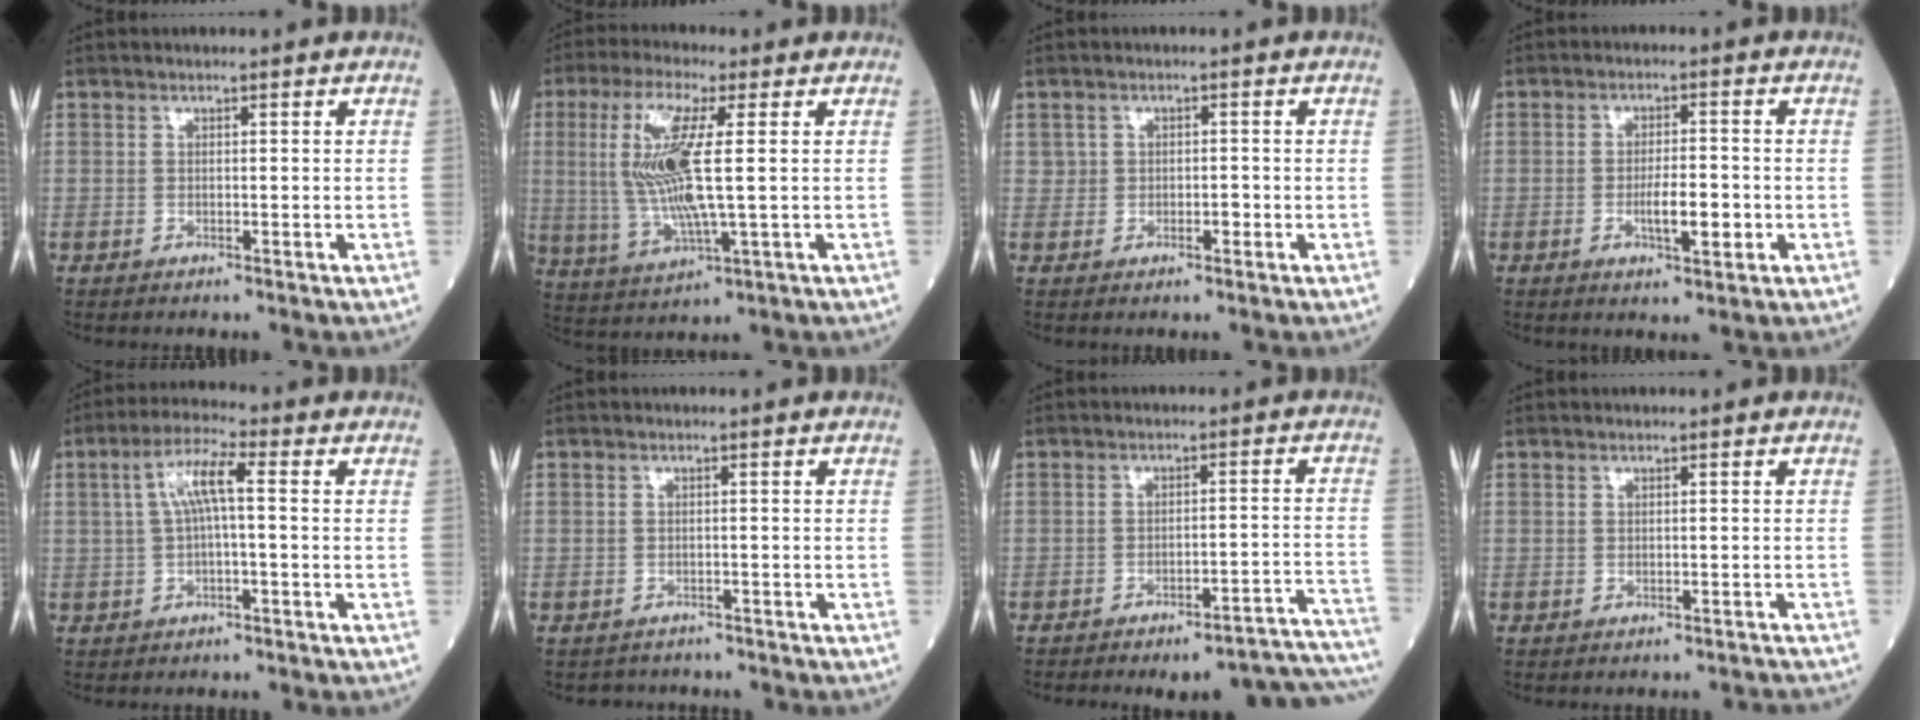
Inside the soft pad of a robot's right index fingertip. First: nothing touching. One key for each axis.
{"total": 12.3, "fx": 1.5, "fy": 1.4, "fz": 12.1, "tx": -0.269, "ty": -0.001, "tz": 0.029}
{"total": 1.5, "fx": -0.2, "fy": 1.1, "fz": 1.1, "tx": -0.018, "ty": 0.007, "tz": 0.000}
{"total": 5.3, "fx": -1.3, "fy": 1.3, "fz": 4.9, "tx": -0.083, "ty": -0.002, "tz": -0.020}
{"total": 6.0, "fx": 0.7, "fy": 0.9, "fz": 5.8, "tx": -0.115, "ty": 0.024, "tz": 0.013}
{"total": 3.2, "fx": -2.7, "fy": 1.5, "fz": -0.5, "tx": 0.000, "ty": 0.005, "tz": -0.043}
{"total": 15.7, "fx": -14.9, "fy": 0.7, "fz": 5.0, "tx": 0.000, "ty": 0.024, "tz": -0.178}
{"total": 2.3, "fx": -2.3, "fy": 0.4, "fz": 0.3, "tx": -0.003, "ty": -0.006, "tz": -0.025}